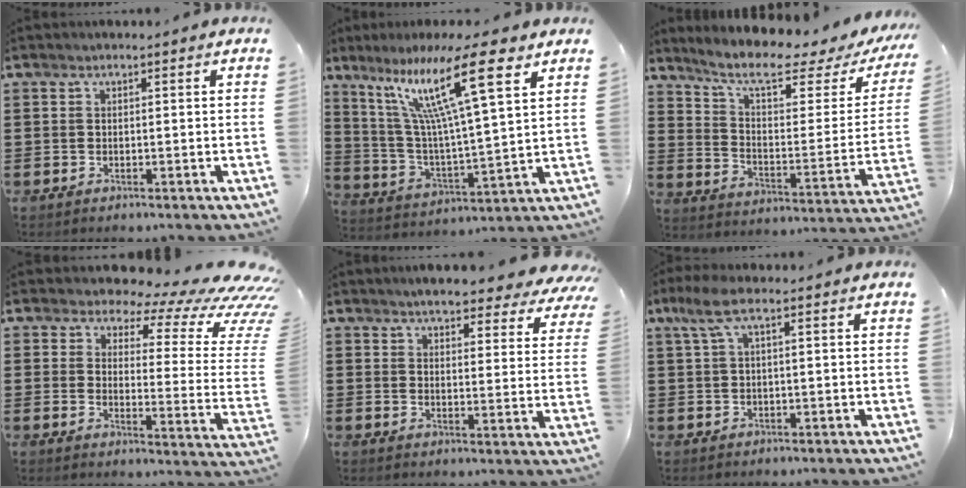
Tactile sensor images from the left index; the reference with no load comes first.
{"total": 15.5, "force": [9.4, 1.7, 12.2], "torque": [-0.242, -0.028, 0.148]}
{"total": 8.5, "force": [6.1, 1.8, 5.7], "torque": [-0.120, -0.038, 0.097]}
{"total": 8.3, "force": [6.1, 2.7, 4.9], "torque": [-0.090, -0.052, 0.102]}
{"total": 5.1, "force": [4.8, 0.4, 1.6], "torque": [-0.044, -0.024, 0.084]}
{"total": 4.1, "force": [0.6, 1.1, 3.9], "torque": [-0.088, -0.003, 0.007]}